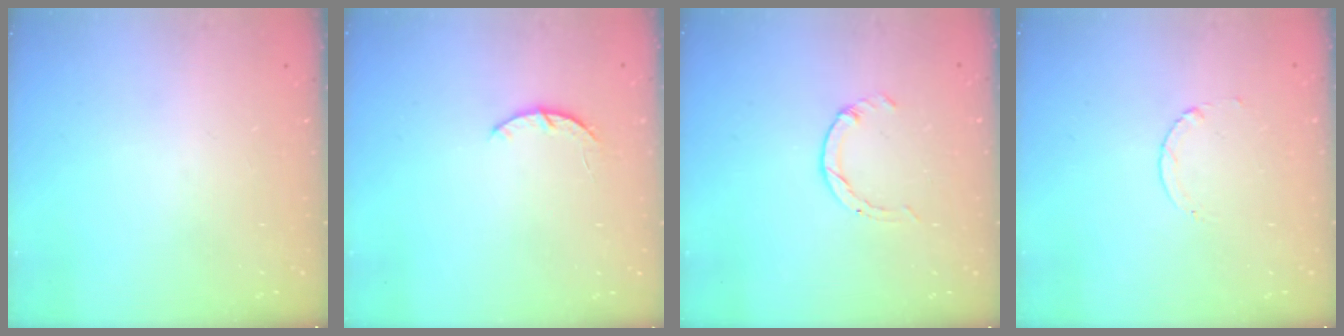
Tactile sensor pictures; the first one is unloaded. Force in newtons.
{"total": 2.9, "press": 2.8, "slide": 0.5}
{"total": 0.5, "press": 0.5, "slide": 0.1}
{"total": 2.3, "press": 2.3, "slide": 0.3}